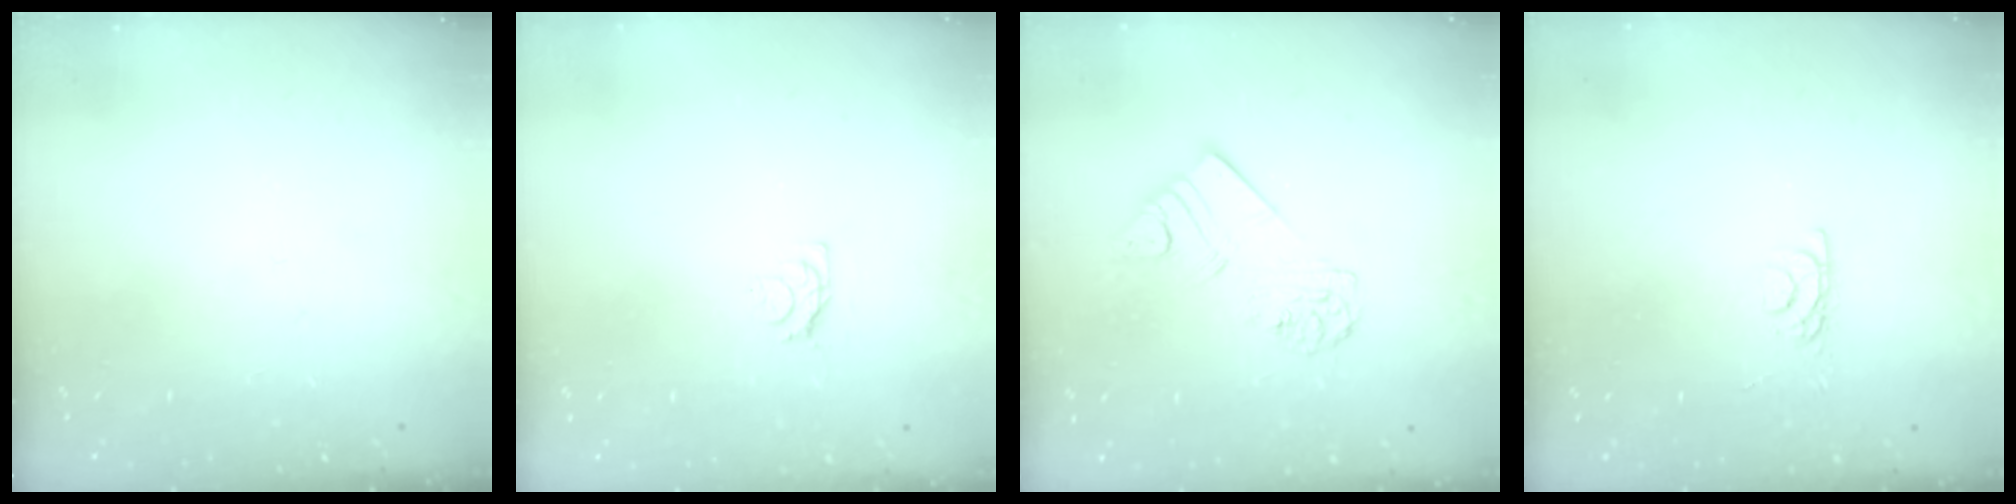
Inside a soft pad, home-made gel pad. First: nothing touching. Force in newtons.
{"total": 3.4, "press": 3.3, "slide": 0.5}
{"total": 11.1, "press": 11.0, "slide": 1.2}
{"total": 3.9, "press": 3.8, "slide": 0.5}